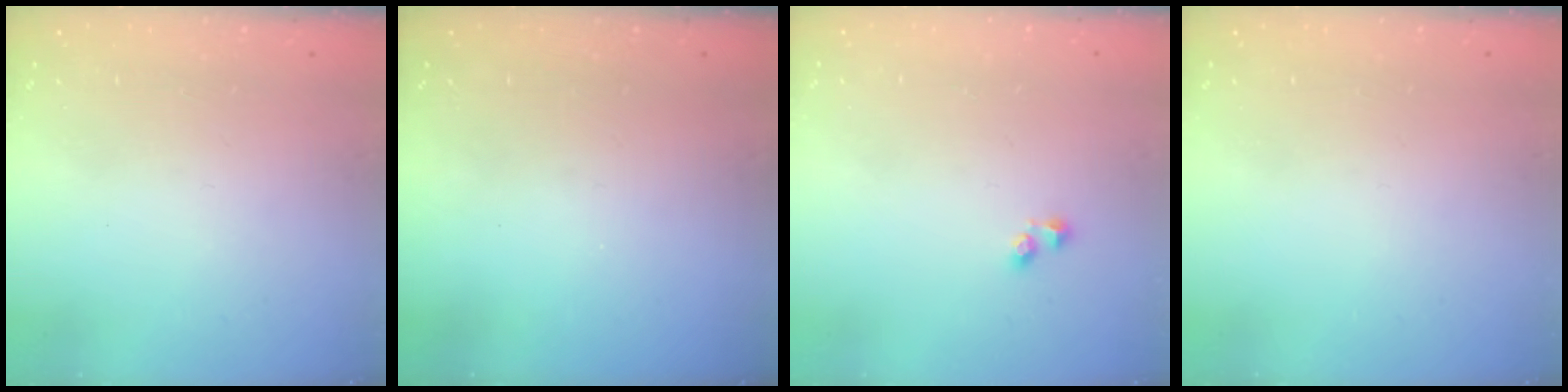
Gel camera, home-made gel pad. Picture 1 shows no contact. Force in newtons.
{"total": 0.0}
{"total": 2.2, "press": 2.0, "slide": 0.9}
{"total": 0.0}